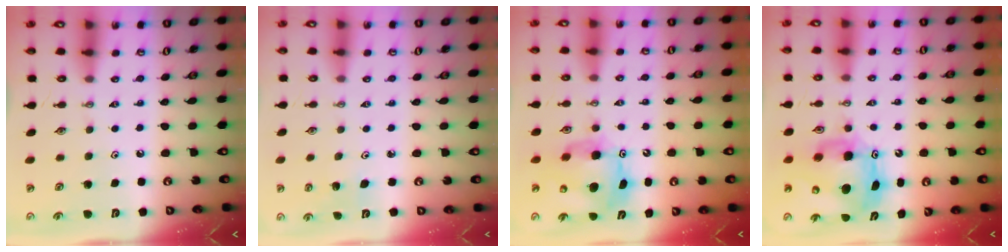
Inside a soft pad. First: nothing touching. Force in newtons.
{"total": 3.7, "press": 3.4, "slide": 1.4}
{"total": 11.2, "press": 11.2, "slide": 1.2}
{"total": 11.8, "press": 11.8, "slide": 0.5}